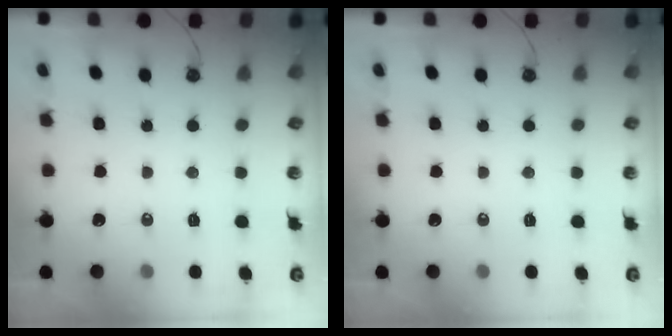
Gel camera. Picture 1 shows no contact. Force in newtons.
{"total": 0.0}